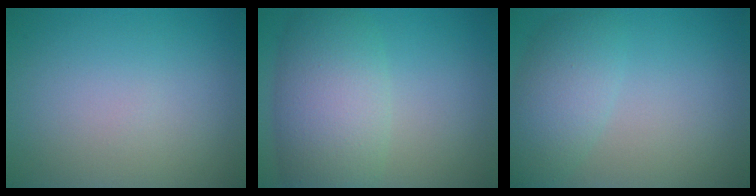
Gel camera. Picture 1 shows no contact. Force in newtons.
{"total": 7.2, "press": 7.2, "slide": 0.1}
{"total": 4.2, "press": 4.2, "slide": 0.2}